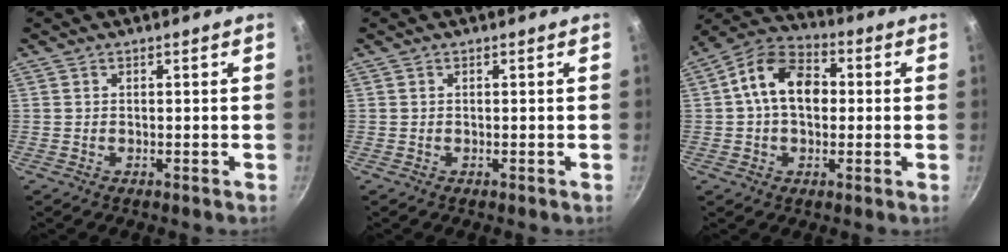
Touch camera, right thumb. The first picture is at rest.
{"total": 0.0}
{"total": 12.5, "force": [1.3, 8.6, 9.0], "torque": [-0.121, 0.028, 0.000]}